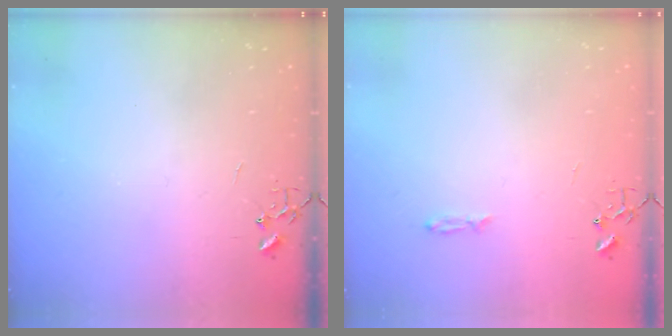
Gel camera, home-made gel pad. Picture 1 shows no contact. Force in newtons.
{"total": 3.6, "press": 3.6, "slide": 0.4}